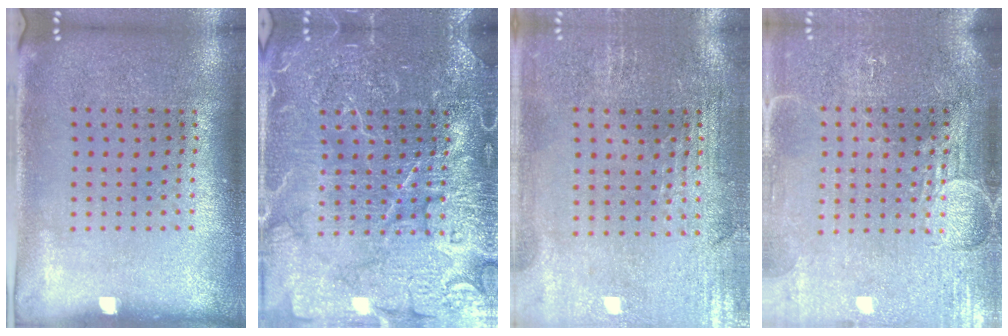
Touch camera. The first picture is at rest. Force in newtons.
{"total": 7.2, "press": 7.1, "slide": 1.0}
{"total": 0.8, "press": 0.7, "slide": 0.5}
{"total": 3.9, "press": 3.5, "slide": 1.7}